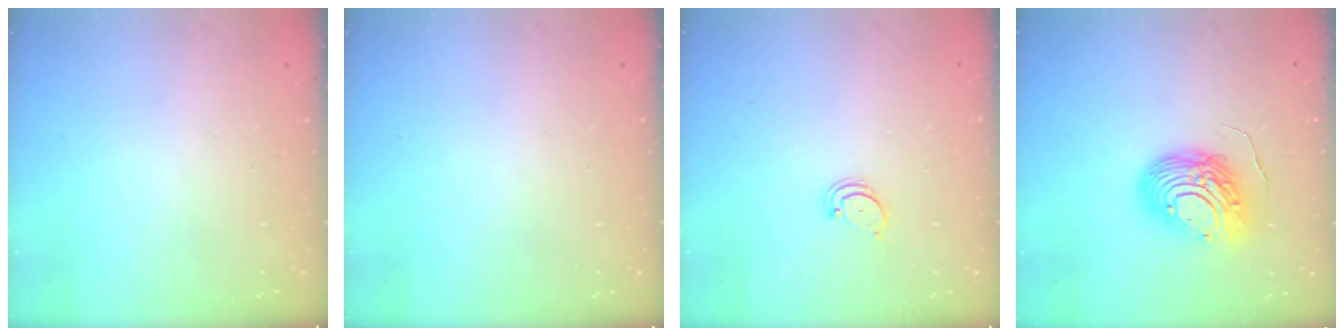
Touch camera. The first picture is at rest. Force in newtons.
{"total": 0.0}
{"total": 2.4, "press": 2.3, "slide": 0.5}
{"total": 12.0, "press": 12.0, "slide": 1.1}